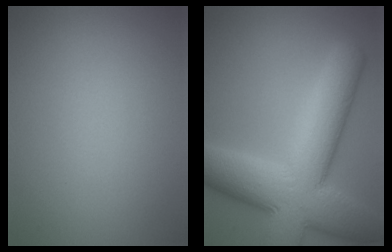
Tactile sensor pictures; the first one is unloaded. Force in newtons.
{"total": 12.6, "press": 12.5, "slide": 0.6}